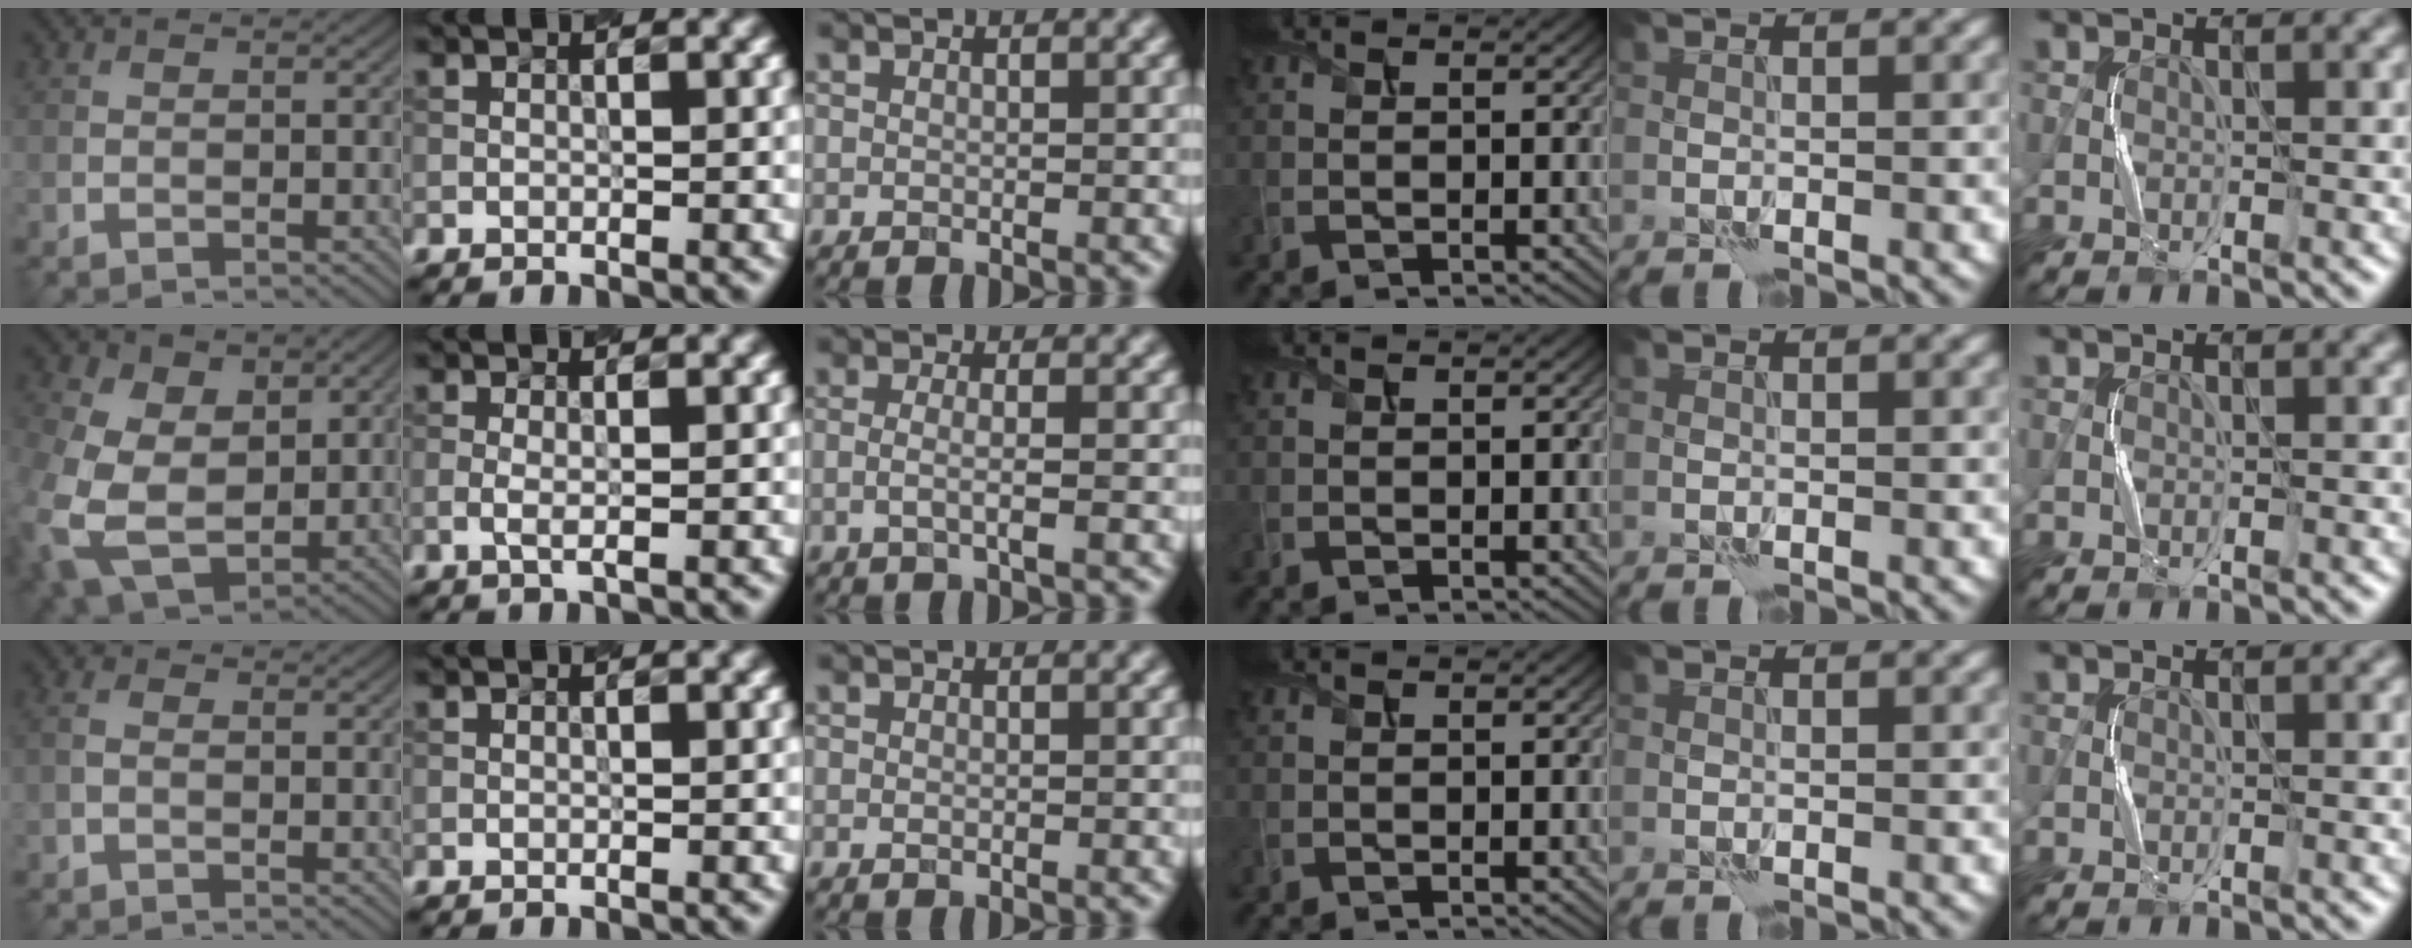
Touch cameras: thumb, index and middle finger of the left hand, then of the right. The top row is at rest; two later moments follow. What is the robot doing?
{"motion": "squeeze", "object": "sponge"}